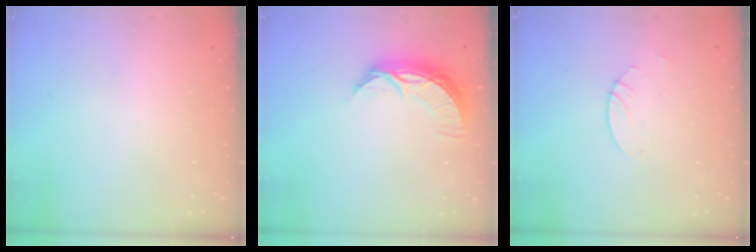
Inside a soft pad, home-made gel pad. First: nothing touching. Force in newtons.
{"total": 8.7, "press": 8.7, "slide": 0.3}
{"total": 2.7, "press": 2.7, "slide": 0.2}